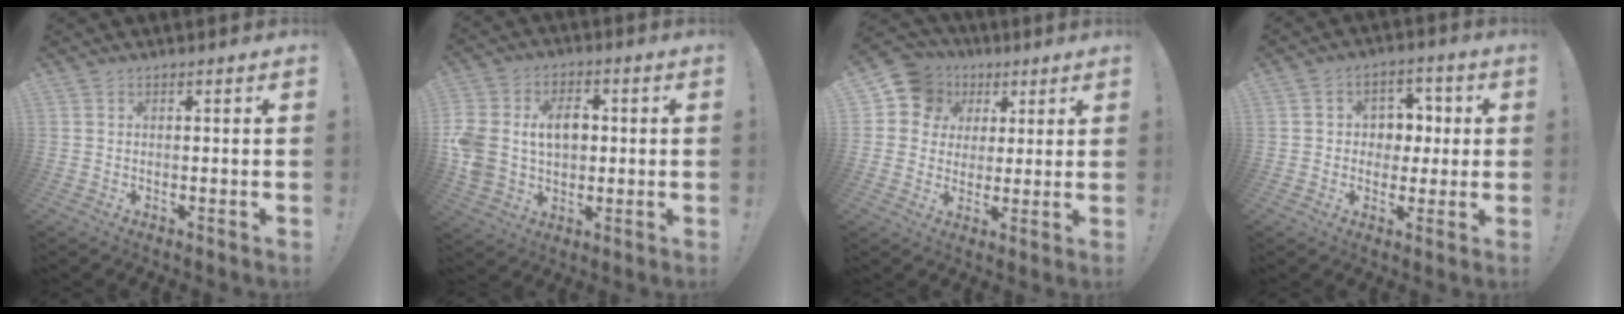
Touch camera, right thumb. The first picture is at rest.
{"total": 13.4, "force": [1.6, 10.4, 8.2], "torque": [-0.159, 0.000, 0.033]}
{"total": 11.4, "force": [4.6, 10.0, 3.1], "torque": [-0.045, -0.023, 0.091]}
{"total": 7.3, "force": [0.6, 7.1, 1.9], "torque": [-0.015, -0.004, 0.013]}